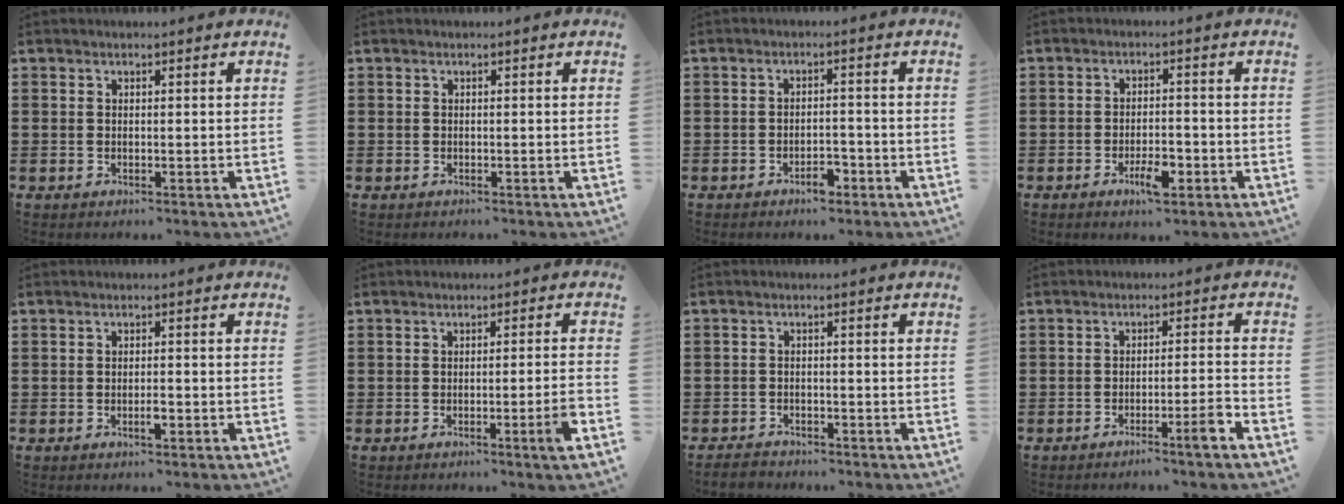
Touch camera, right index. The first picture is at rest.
{"total": 0.0}
{"total": 3.1, "force": [-2.2, 1.2, 1.8], "torque": [-0.031, 0.004, -0.042]}
{"total": 4.5, "force": [-2.2, 1.5, 3.5], "torque": [-0.063, 0.003, -0.040]}
{"total": 1.8, "force": [-0.8, 0.5, 1.6], "torque": [-0.029, -0.002, -0.013]}
{"total": 3.8, "force": [-1.5, -0.4, 3.4], "torque": [-0.054, -0.016, -0.025]}
{"total": 1.8, "force": [-1.7, 0.3, 0.0], "torque": [-0.006, 0.000, -0.038]}
{"total": 4.1, "force": [-2.6, -0.5, 3.1], "torque": [-0.049, -0.009, -0.046]}